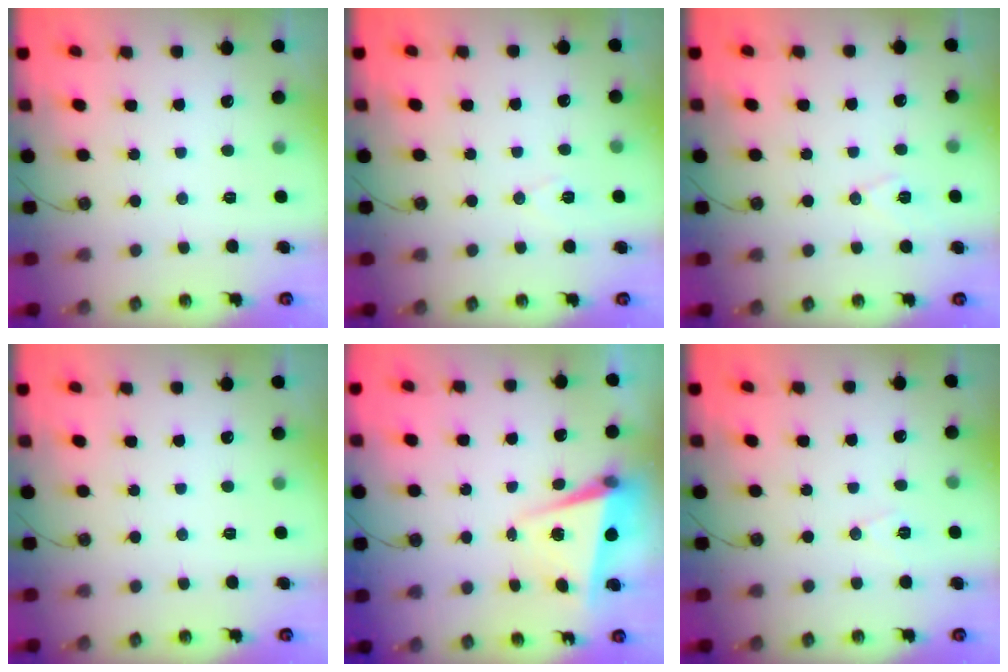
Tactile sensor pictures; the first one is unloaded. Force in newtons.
{"total": 7.6, "press": 6.2, "slide": 4.4}
{"total": 7.1, "press": 6.0, "slide": 3.7}
{"total": 0.0}
{"total": 6.9, "press": 6.8, "slide": 0.8}
{"total": 7.1, "press": 5.5, "slide": 4.5}